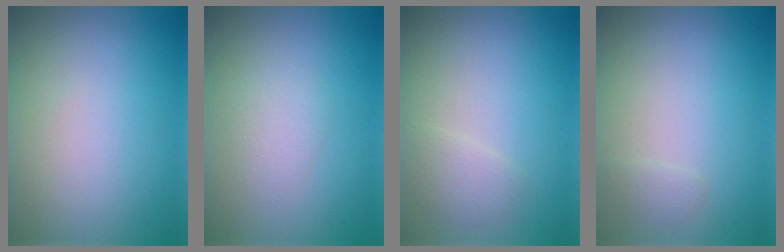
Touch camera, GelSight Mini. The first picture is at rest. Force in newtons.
{"total": 1.6, "press": 1.6, "slide": 0.1}
{"total": 1.5, "press": 1.5, "slide": 0.1}
{"total": 0.8, "press": 0.8, "slide": 0.1}